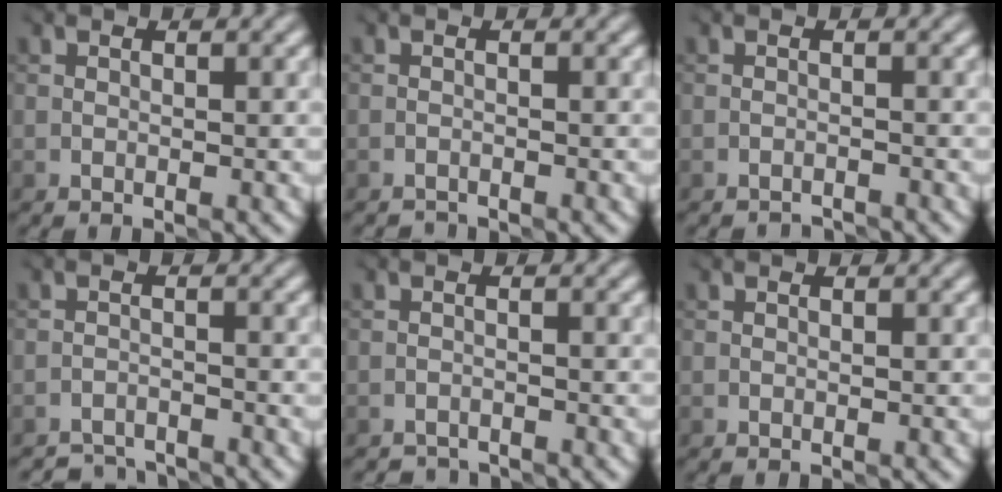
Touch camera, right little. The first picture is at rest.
{"total": 1.3, "force": [-1.3, 0.0, -0.1], "torque": [0.003, -0.003, -0.029]}
{"total": 2.1, "force": [-2.1, 0.1, 0.1], "torque": [0.000, -0.007, -0.040]}
{"total": 3.6, "force": [-3.5, 0.6, 0.3], "torque": [-0.002, -0.006, -0.067]}
{"total": 2.3, "force": [-2.2, 0.4, 0.0], "torque": [0.004, -0.006, -0.046]}
{"total": 0.0}